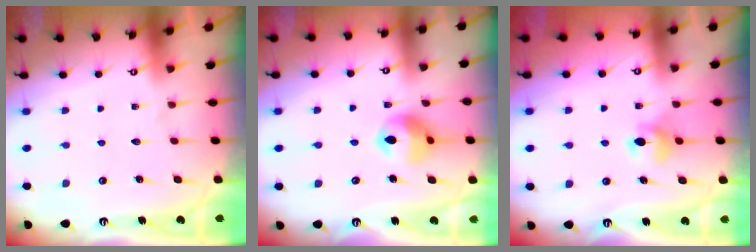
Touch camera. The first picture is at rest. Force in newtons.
{"total": 10.7, "press": 10.7, "slide": 1.3}
{"total": 5.9, "press": 5.9, "slide": 0.6}